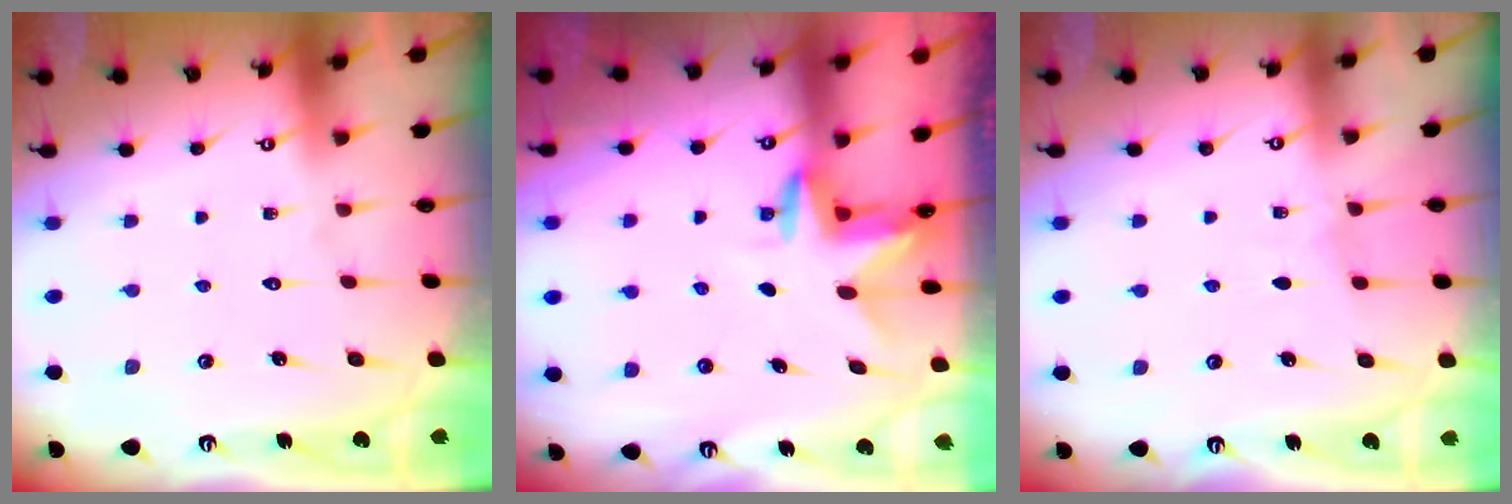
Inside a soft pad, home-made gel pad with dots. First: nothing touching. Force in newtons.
{"total": 2.7, "press": 2.7, "slide": 0.1}
{"total": 2.1, "press": 2.1, "slide": 0.3}